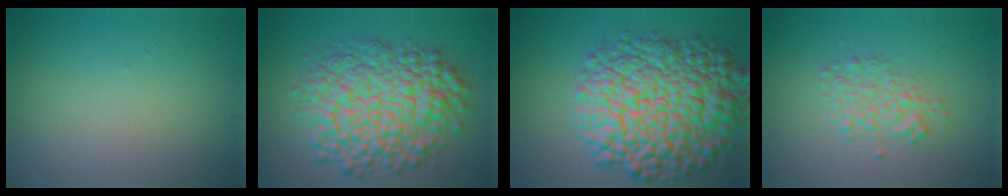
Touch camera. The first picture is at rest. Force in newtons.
{"total": 9.8, "press": 9.8, "slide": 0.2}
{"total": 13.4, "press": 13.4, "slide": 0.4}
{"total": 2.1, "press": 2.1, "slide": 0.1}